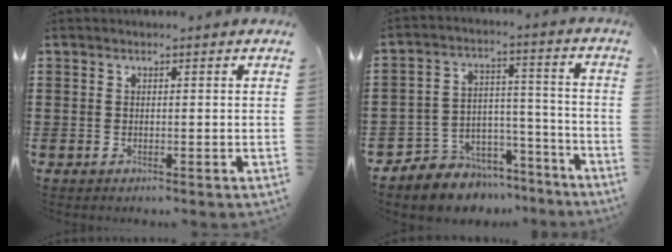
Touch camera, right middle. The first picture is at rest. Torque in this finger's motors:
{"motor_torque": [2.01, -0.13, 0.21, 0.07]}